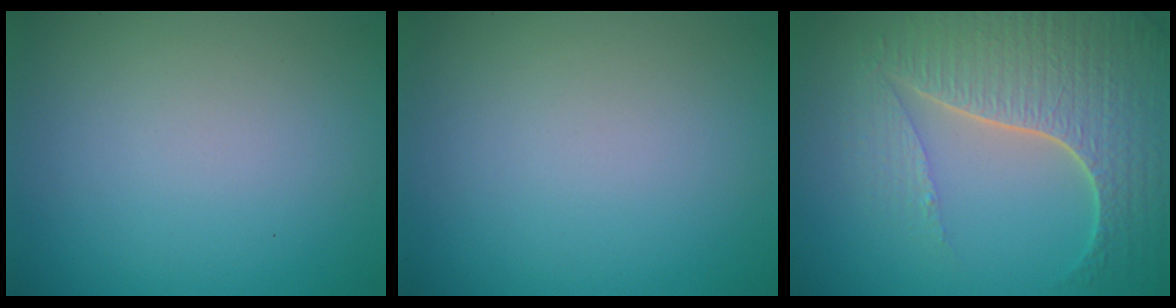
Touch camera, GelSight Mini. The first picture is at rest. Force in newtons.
{"total": 0.0}
{"total": 7.5, "press": 5.6, "slide": 5.0}